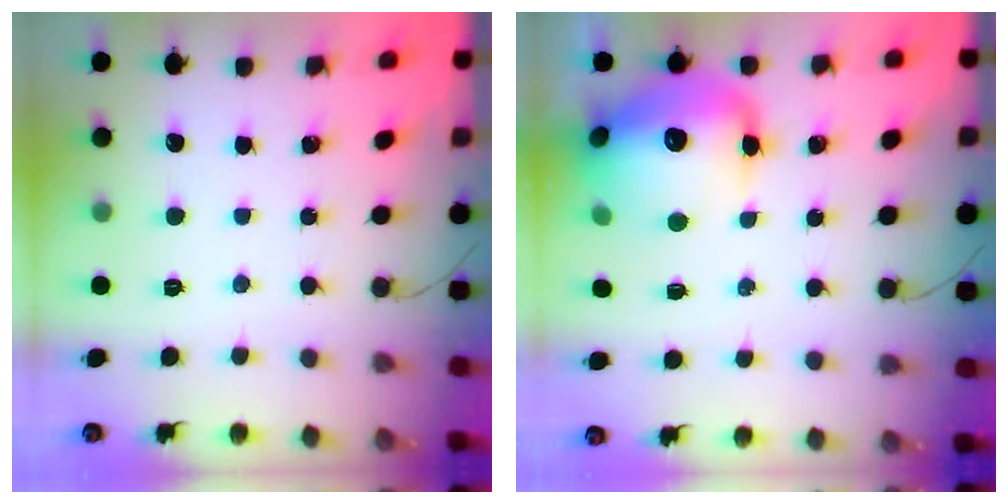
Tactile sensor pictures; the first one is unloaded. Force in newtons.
{"total": 20.2, "press": 19.7, "slide": 4.3}